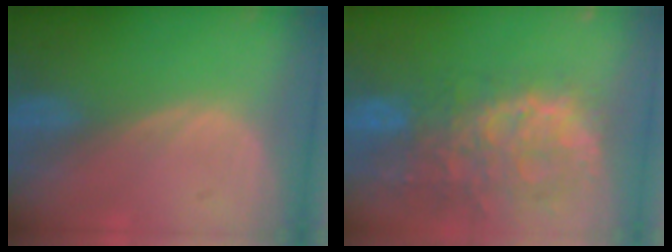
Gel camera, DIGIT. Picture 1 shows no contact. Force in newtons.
{"total": 13.6, "press": 11.0, "slide": 7.9}